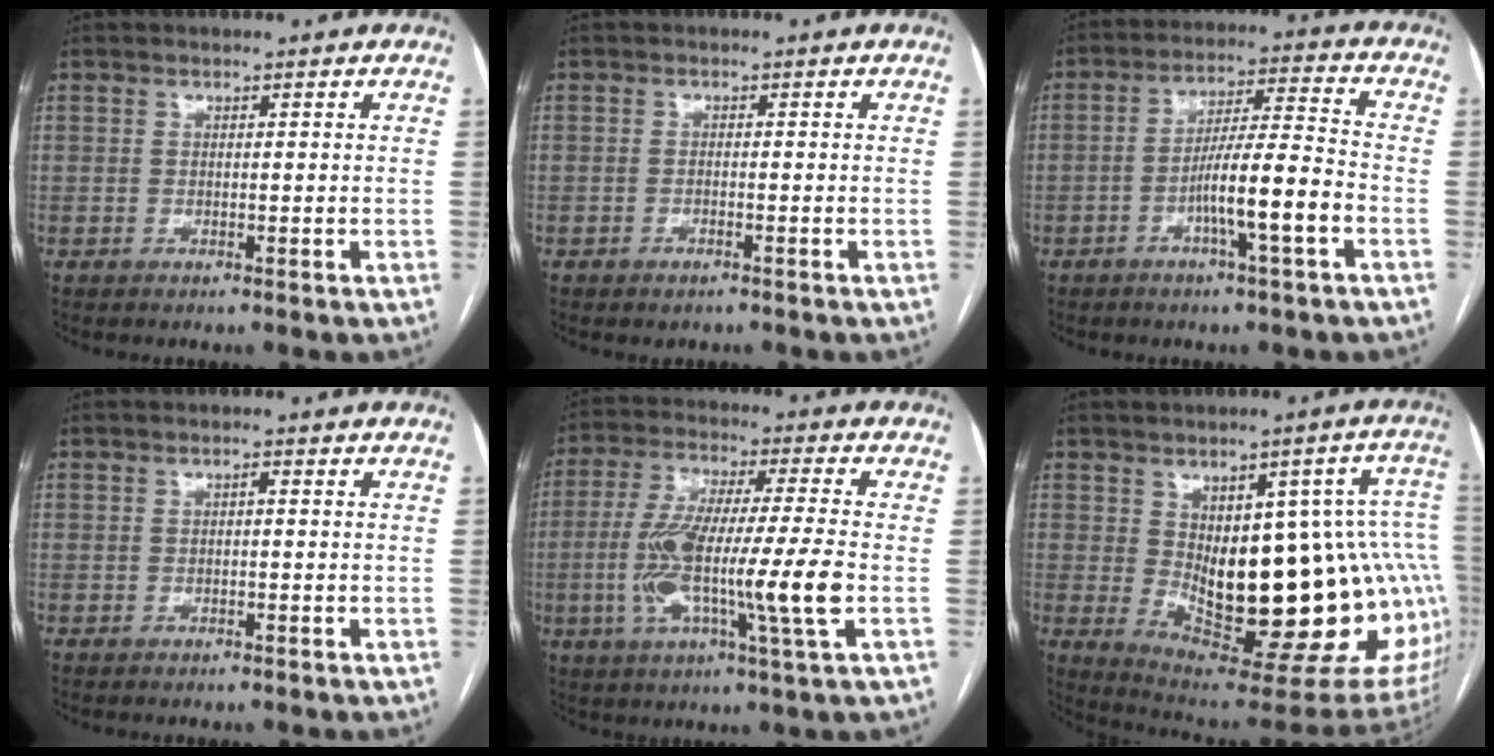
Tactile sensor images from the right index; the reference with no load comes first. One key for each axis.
{"total": 1.1, "fx": -0.8, "fy": 0.5, "fz": 0.6, "tx": -0.012, "ty": 0.000, "tz": -0.008}
{"total": 9.6, "fx": -3.7, "fy": -0.1, "fz": 8.9, "tx": -0.157, "ty": 0.010, "tz": -0.065}
{"total": 0.5, "fx": 0.0, "fy": 0.2, "fz": 0.5, "tx": -0.008, "ty": 0.003, "tz": -0.002}
{"total": 15.5, "fx": -2.9, "fy": 0.3, "fz": 15.2, "tx": -0.297, "ty": -0.008, "tz": -0.060}
{"total": 27.8, "fx": -1.6, "fy": 8.6, "fz": 26.3, "tx": -0.293, "ty": 0.010, "tz": 0.003}